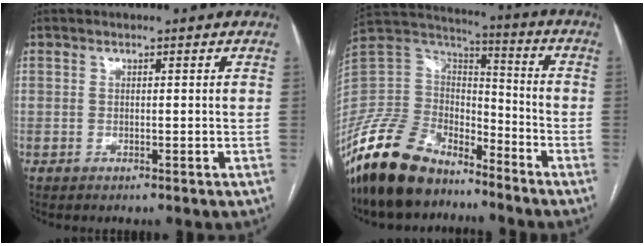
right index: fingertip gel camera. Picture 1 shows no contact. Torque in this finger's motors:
{"motor_torque": [0.86, -1.28, -0.25, -0.21]}